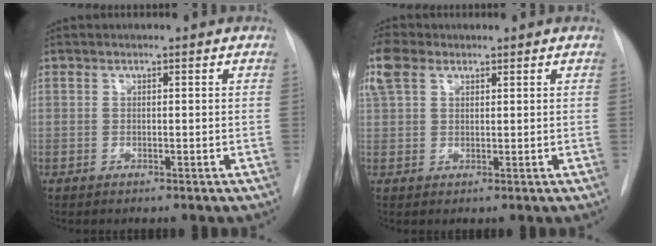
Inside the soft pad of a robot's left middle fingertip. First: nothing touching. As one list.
[{"total": 4.7, "force": [2.7, 2.8, 2.6], "torque": [-0.073, 0.024, 0.056]}]